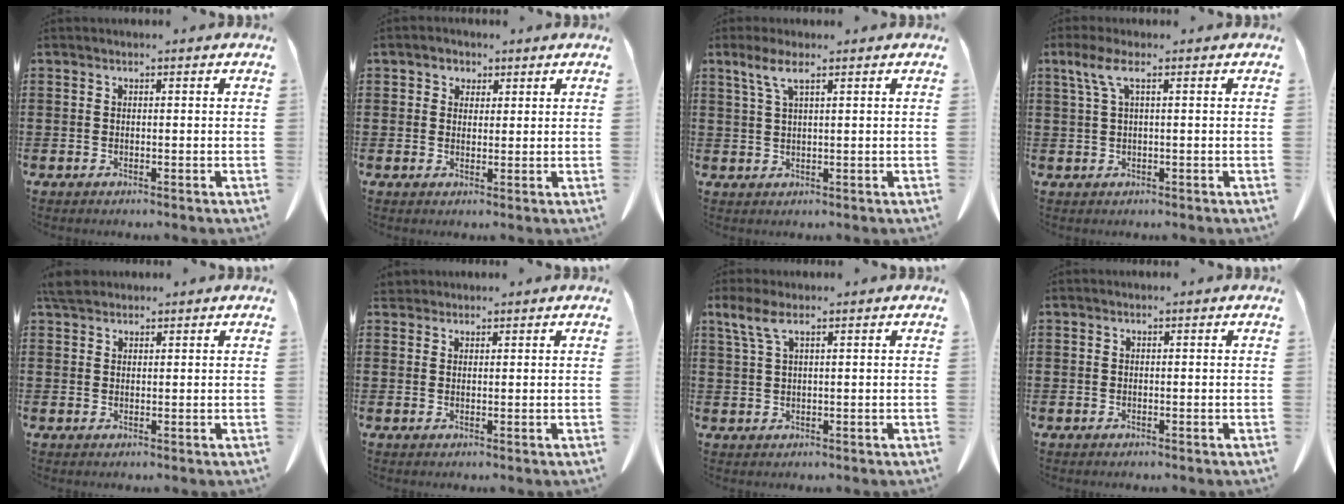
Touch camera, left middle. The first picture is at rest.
{"total": 1.9, "force": [1.1, 1.5, 0.3], "torque": [-0.014, 0.008, 0.020]}
{"total": 3.5, "force": [2.0, 0.6, 2.9], "torque": [-0.064, 0.002, 0.035]}
{"total": 3.4, "force": [1.2, 0.5, 3.2], "torque": [-0.066, 0.002, 0.021]}
{"total": 2.9, "force": [2.5, 1.1, 1.2], "torque": [-0.030, 0.005, 0.049]}
{"total": 1.7, "force": [1.6, 0.6, 0.3], "torque": [-0.011, 0.004, 0.032]}
{"total": 3.5, "force": [2.0, 0.8, 2.8], "torque": [-0.069, 0.001, 0.033]}
{"total": 0.0}